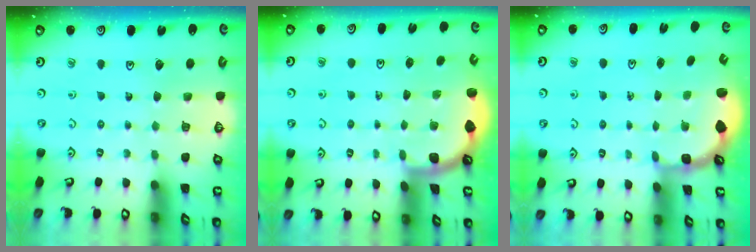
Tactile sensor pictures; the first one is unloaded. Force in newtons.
{"total": 1.7, "press": 1.7, "slide": 0.1}
{"total": 3.0, "press": 2.0, "slide": 2.2}